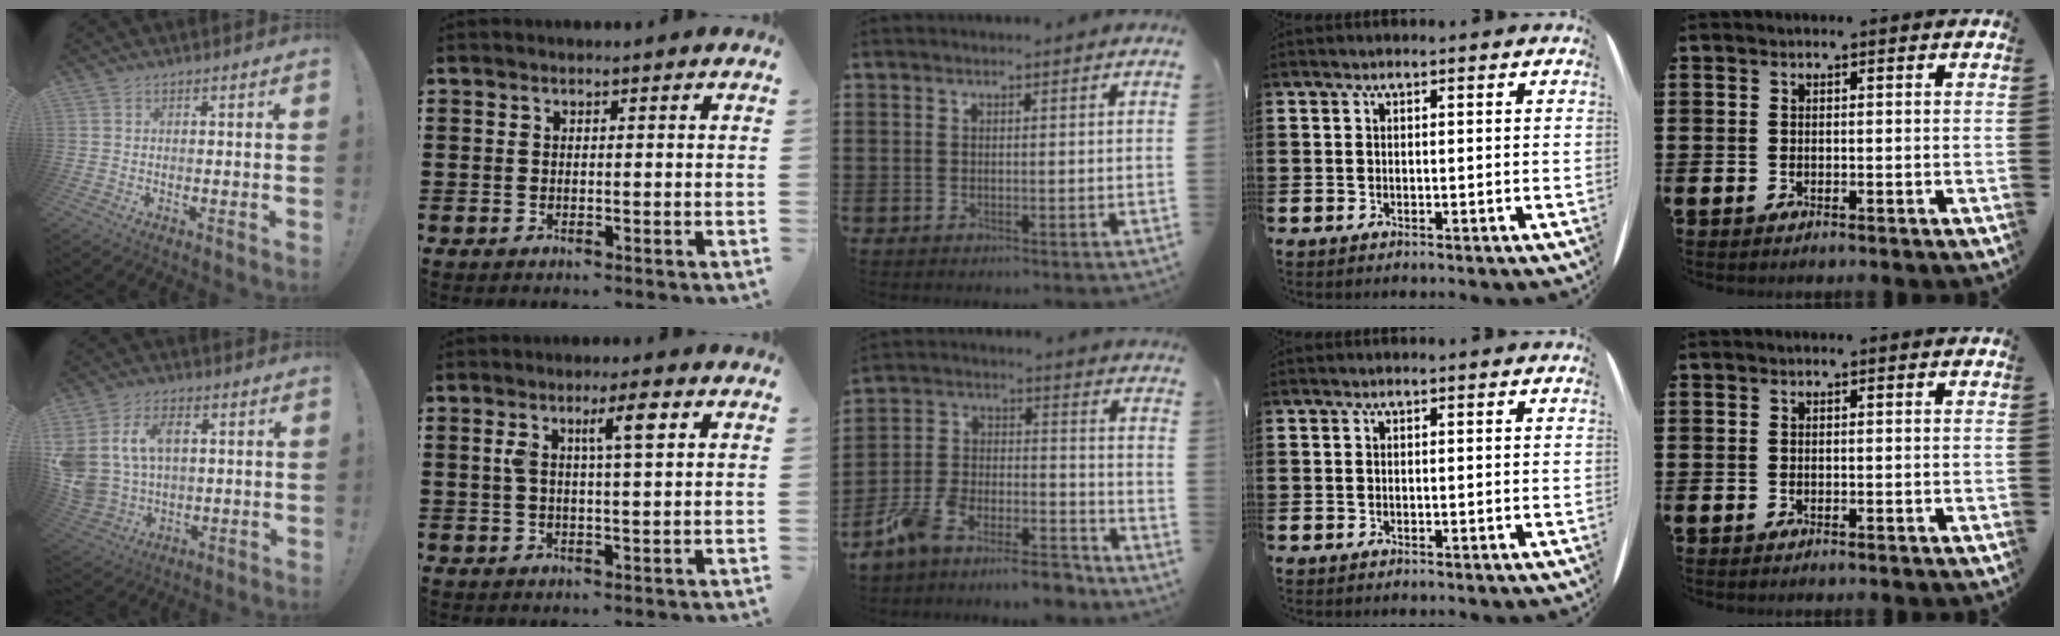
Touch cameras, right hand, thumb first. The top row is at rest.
{"thumb": {"total": 13.1, "force": [4.0, 9.5, 8.1], "torque": [-0.161, -0.014, 0.079]}, "index": {"total": 5.5, "force": [1.8, 1.0, 5.1], "torque": [-0.098, 0.004, 0.024]}, "middle": {"total": 9.7, "force": [-9.2, 1.3, 2.7], "torque": [-0.044, 0.027, -0.180]}}